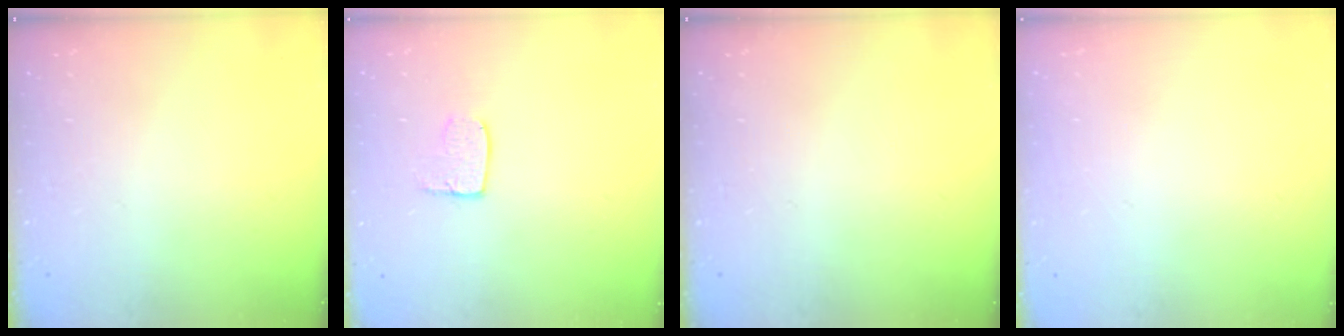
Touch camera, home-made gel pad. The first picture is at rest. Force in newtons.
{"total": 5.2, "press": 5.2, "slide": 0.3}
{"total": 0.0}
{"total": 0.0}